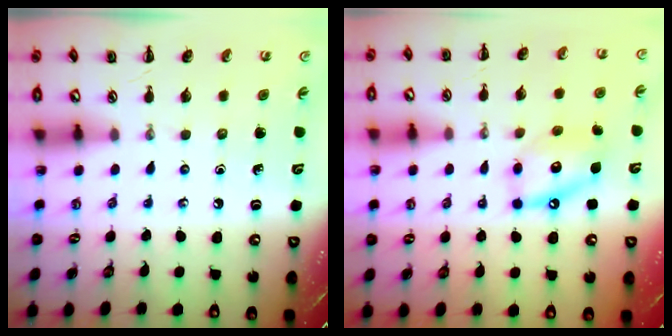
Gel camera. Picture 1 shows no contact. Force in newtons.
{"total": 12.6, "press": 12.4, "slide": 2.6}